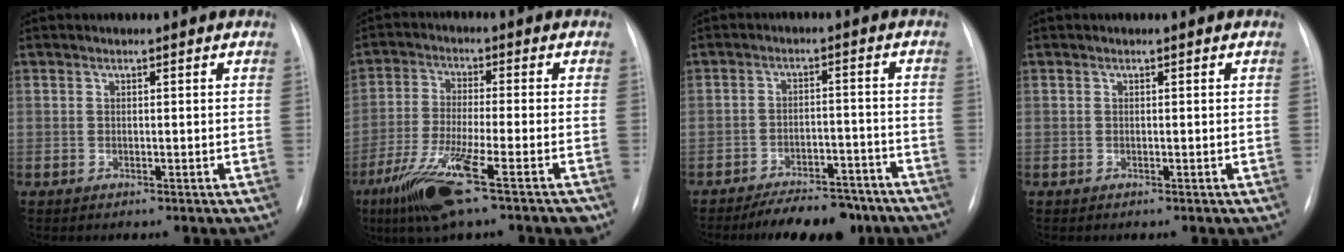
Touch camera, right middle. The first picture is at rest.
{"total": 12.0, "force": [-6.9, 0.5, 9.8], "torque": [-0.189, -0.032, -0.123]}
{"total": 10.7, "force": [-9.1, 3.7, 4.2], "torque": [-0.044, 0.010, -0.132]}
{"total": 0.0}